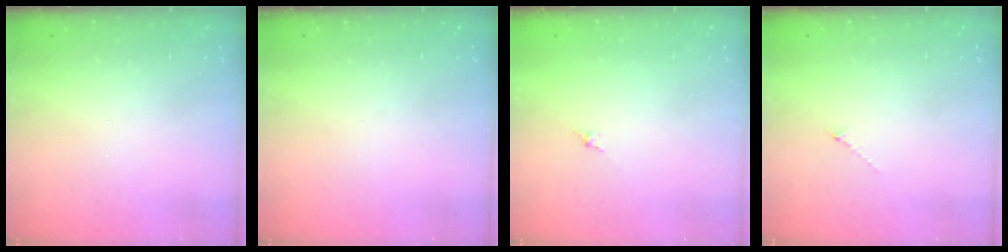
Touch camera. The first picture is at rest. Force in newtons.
{"total": 0.0}
{"total": 1.1, "press": 1.0, "slide": 0.5}
{"total": 0.6, "press": 0.5, "slide": 0.3}